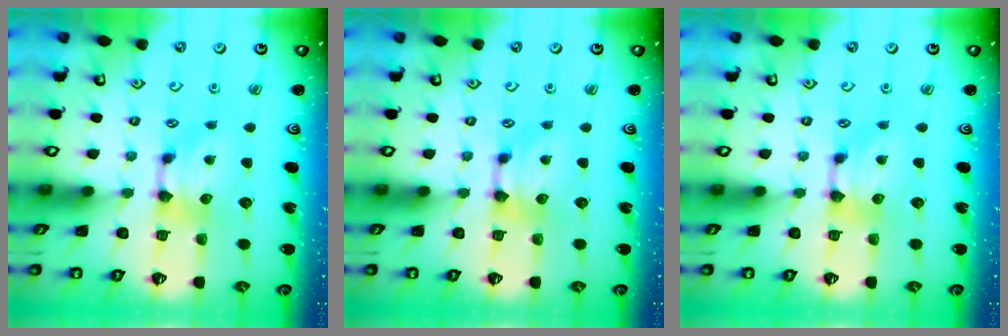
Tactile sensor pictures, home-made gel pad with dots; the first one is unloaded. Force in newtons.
{"total": 0.0}
{"total": 0.0}